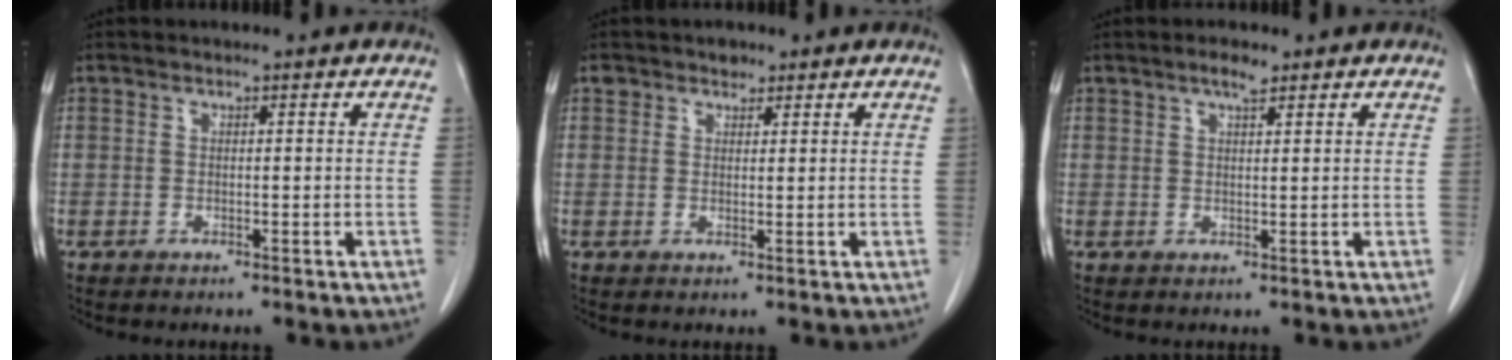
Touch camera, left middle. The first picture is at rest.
{"total": 1.8, "force": [1.2, 1.3, 0.3], "torque": [-0.001, 0.002, 0.017]}
{"total": 2.2, "force": [1.5, 0.5, 1.4], "torque": [-0.028, 0.002, 0.026]}